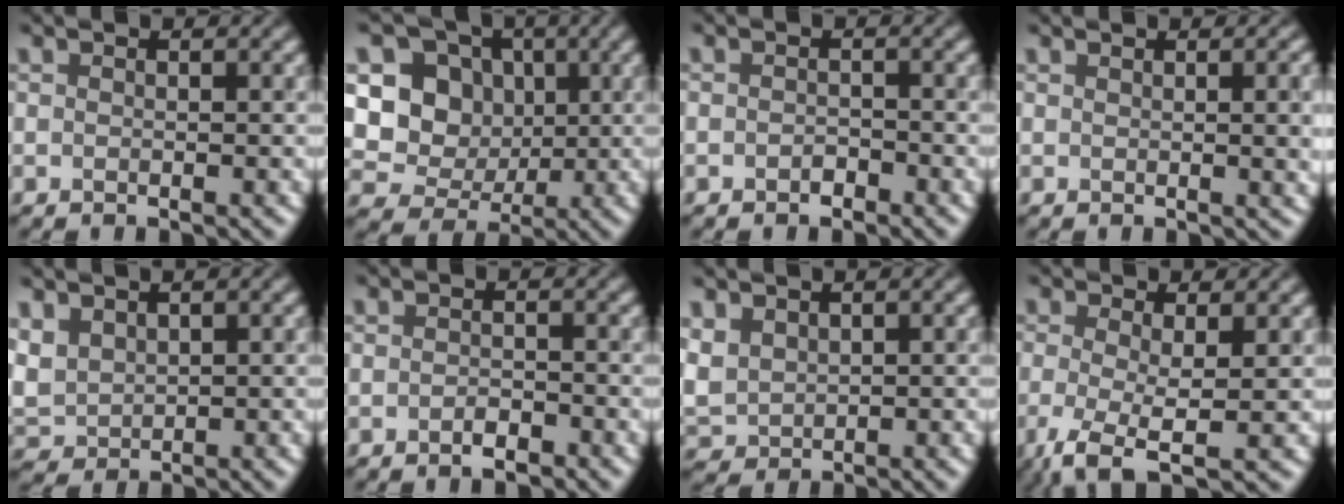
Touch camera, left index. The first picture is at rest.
{"total": 7.3, "force": [1.9, 6.6, 2.6], "torque": [-0.049, 0.016, 0.028]}
{"total": 0.7, "force": [-0.6, 0.3, 0.2], "torque": [-0.005, 0.006, -0.012]}
{"total": 4.5, "force": [0.5, 1.8, 4.1], "torque": [-0.023, 0.016, 0.005]}
{"total": 2.3, "force": [1.5, 1.7, 0.6], "torque": [-0.026, 0.004, 0.037]}
{"total": 1.1, "force": [-0.9, 0.3, 0.6], "torque": [-0.010, 0.005, -0.017]}
{"total": 2.0, "force": [1.3, 1.5, 0.4], "torque": [-0.020, 0.004, 0.032]}
{"total": 4.2, "force": [-1.7, 1.3, 3.6], "torque": [-0.083, -0.006, -0.039]}